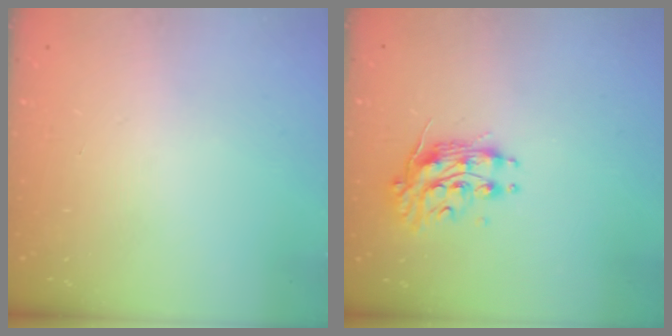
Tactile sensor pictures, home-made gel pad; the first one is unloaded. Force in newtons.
{"total": 10.9, "press": 10.9, "slide": 0.5}